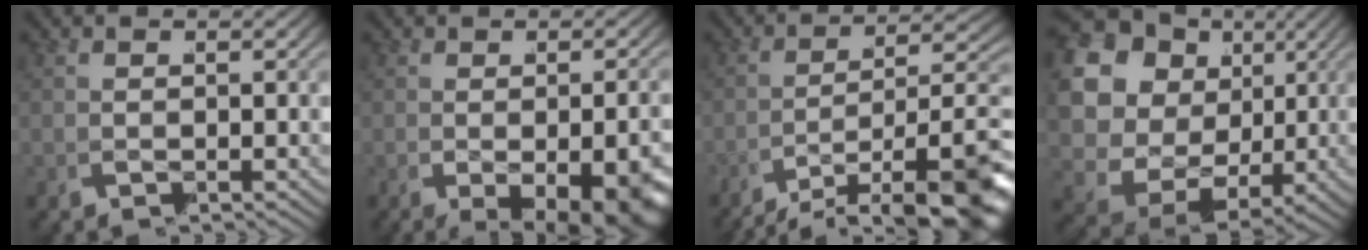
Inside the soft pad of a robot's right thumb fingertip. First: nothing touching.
{"total": 8.3, "force": [-3.4, 4.3, 6.2], "torque": [-0.094, -0.027, -0.042]}
{"total": 10.2, "force": [-4.5, 4.3, 8.1], "torque": [-0.126, -0.021, -0.057]}
{"total": 17.5, "force": [2.2, 14.1, 10.1], "torque": [-0.234, -0.009, 0.024]}